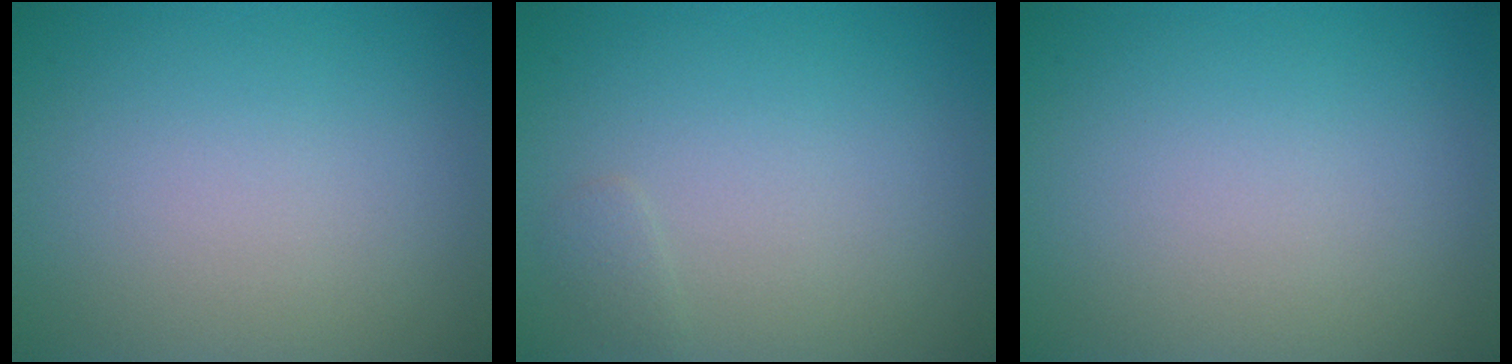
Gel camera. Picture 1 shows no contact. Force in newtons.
{"total": 0.6, "press": 0.6, "slide": 0.0}
{"total": 0.0}